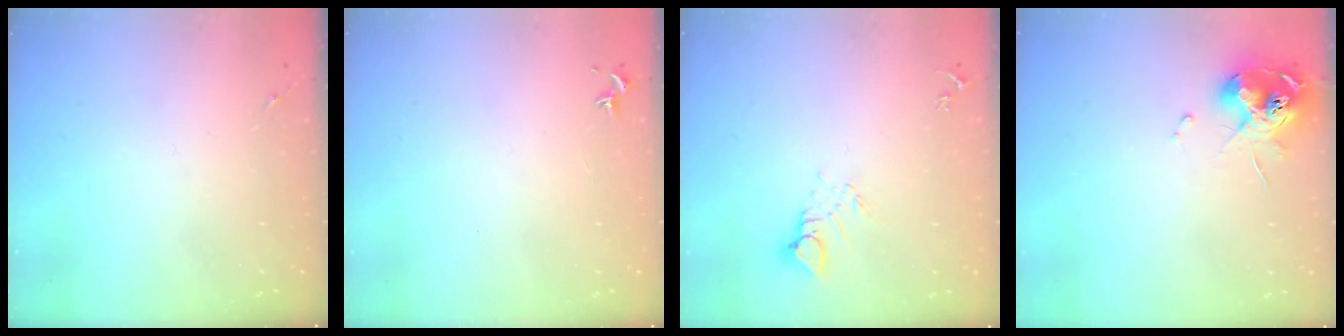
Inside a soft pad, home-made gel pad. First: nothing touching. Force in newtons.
{"total": 0.7, "press": 0.6, "slide": 0.5}
{"total": 5.0, "press": 5.0, "slide": 0.3}
{"total": 10.7, "press": 10.6, "slide": 0.9}